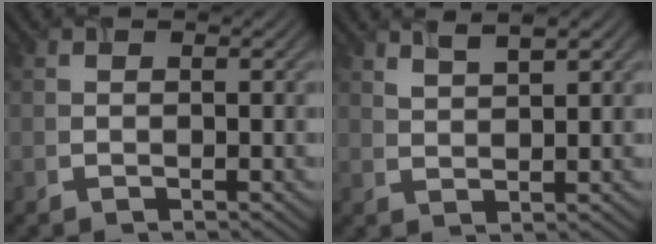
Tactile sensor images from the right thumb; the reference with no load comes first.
{"total": 2.4, "force": [1.8, 0.4, 1.5], "torque": [-0.024, 0.003, 0.041]}